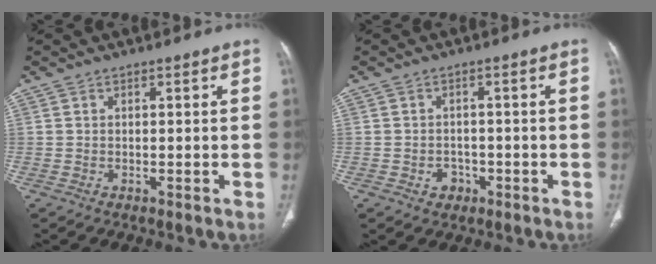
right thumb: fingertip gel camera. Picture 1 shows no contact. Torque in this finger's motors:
{"motor_torque": [-0.23, 0.05, 0.03, 0.29, 0.06]}